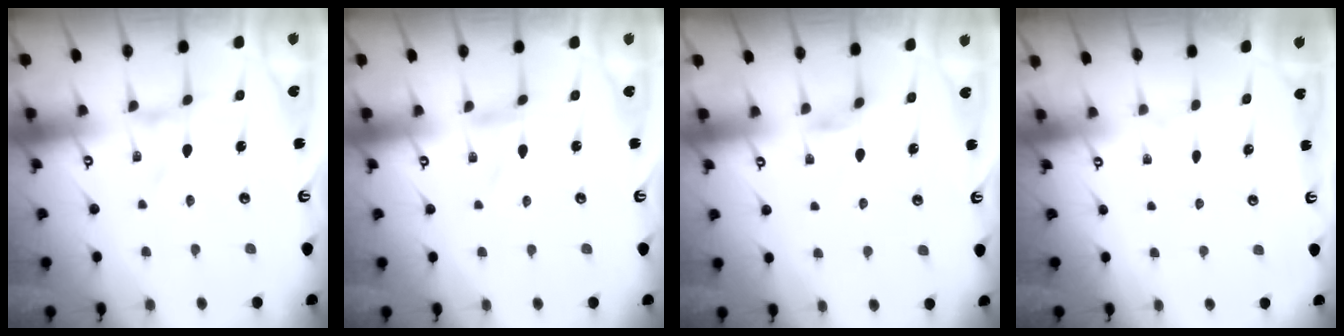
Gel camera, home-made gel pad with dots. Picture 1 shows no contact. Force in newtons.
{"total": 0.8, "press": 0.8, "slide": 0.1}
{"total": 1.7, "press": 1.7, "slide": 0.3}
{"total": 0.0}